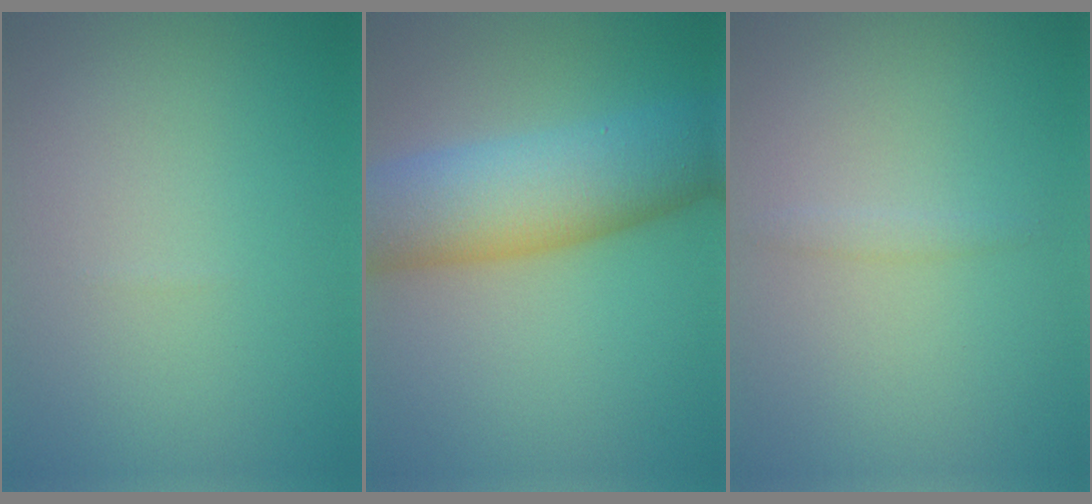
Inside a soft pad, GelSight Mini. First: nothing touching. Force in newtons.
{"total": 9.9, "press": 9.9, "slide": 0.3}
{"total": 0.8, "press": 0.8, "slide": 0.0}